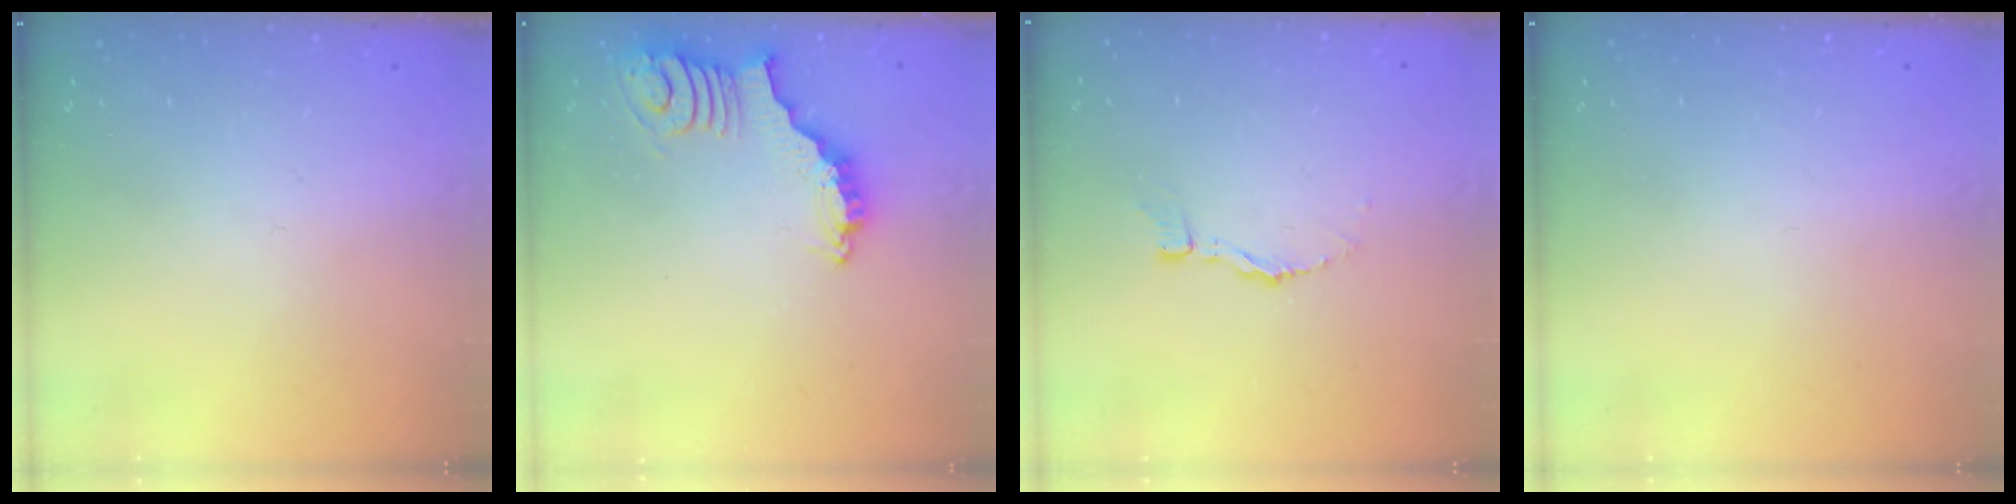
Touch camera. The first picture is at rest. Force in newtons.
{"total": 4.9, "press": 4.9, "slide": 0.5}
{"total": 4.0, "press": 4.0, "slide": 0.1}
{"total": 0.0}